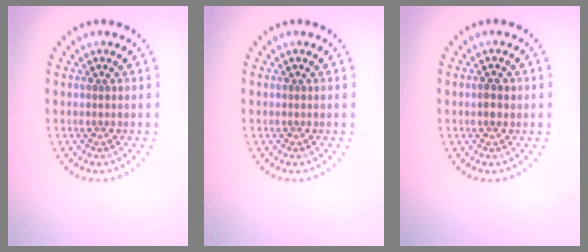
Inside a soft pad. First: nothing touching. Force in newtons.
{"total": 0.0}
{"total": 1.4, "press": 1.4, "slide": 0.1}